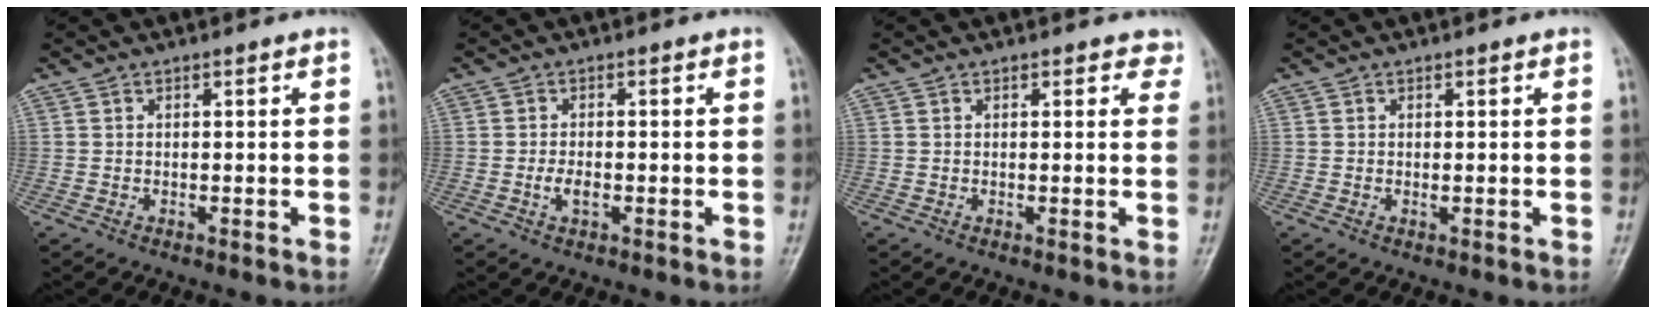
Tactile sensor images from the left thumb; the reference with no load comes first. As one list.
[{"total": 2.5, "force": [-0.9, 1.4, 1.9], "torque": [-0.037, 0.004, -0.017]}, {"total": 2.1, "force": [1.3, 1.4, 0.9], "torque": [0.019, -0.003, 0.008]}, {"total": 0.7, "force": [0.1, 0.4, 0.6], "torque": [-0.008, 0.003, 0.004]}]